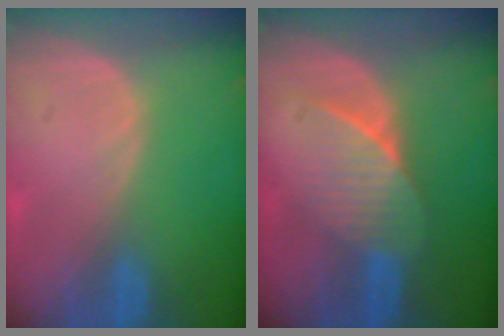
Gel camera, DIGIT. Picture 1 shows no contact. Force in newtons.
{"total": 6.6, "press": 6.2, "slide": 2.5}